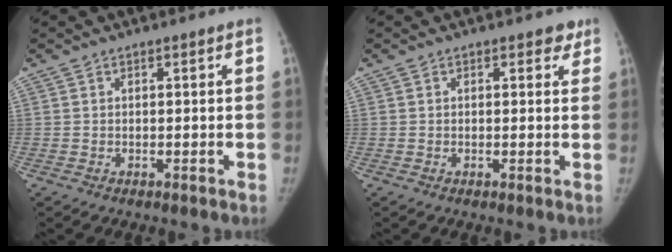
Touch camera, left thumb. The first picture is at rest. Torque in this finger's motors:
{"motor_torque": [0.24, 0.08, 0.61, -0.42, 0.04]}